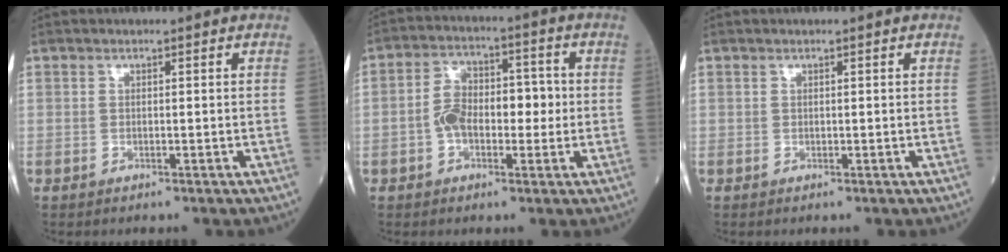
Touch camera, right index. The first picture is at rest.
{"total": 8.0, "force": [-0.9, 4.6, 6.5], "torque": [-0.122, 0.035, -0.016]}
{"total": 0.0}